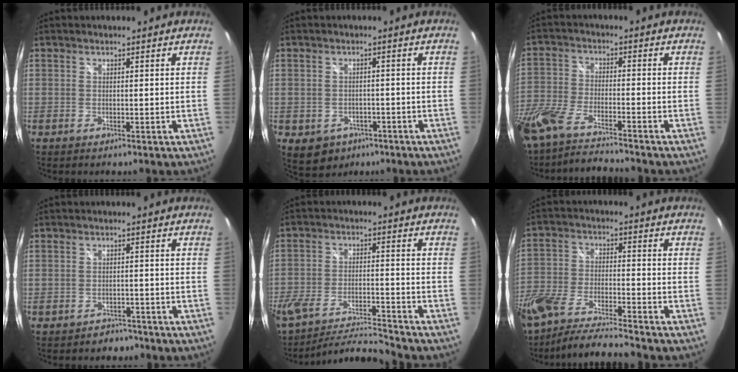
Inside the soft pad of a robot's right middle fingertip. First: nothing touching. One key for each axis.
{"total": 6.6, "fx": -3.0, "fy": 5.2, "fz": 2.6, "tx": -0.060, "ty": -0.006, "tz": -0.029}
{"total": 12.5, "fx": -10.7, "fy": 2.1, "fz": 6.1, "tx": -0.153, "ty": -0.024, "tz": -0.207}
{"total": 3.1, "fx": -2.6, "fy": 1.8, "fz": 0.1, "tx": -0.004, "ty": 0.004, "tz": -0.035}
{"total": 10.7, "fx": -10.3, "fy": 0.0, "fz": 3.0, "tx": -0.080, "ty": -0.011, "tz": -0.184}
{"total": 13.2, "fx": -10.6, "fy": 2.7, "fz": 7.2, "tx": -0.163, "ty": -0.021, "tz": -0.203}